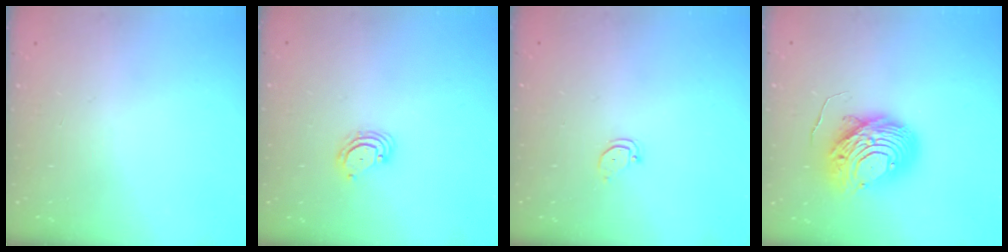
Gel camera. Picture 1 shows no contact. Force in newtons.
{"total": 4.5, "press": 4.5, "slide": 0.3}
{"total": 2.4, "press": 2.4, "slide": 0.2}
{"total": 12.2, "press": 12.1, "slide": 1.4}